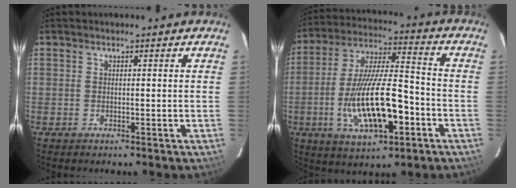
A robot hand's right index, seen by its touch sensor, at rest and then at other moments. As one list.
[{"total": 18.1, "force": [-5.8, 5.8, 16.1], "torque": [-0.316, -0.007, -0.092]}]